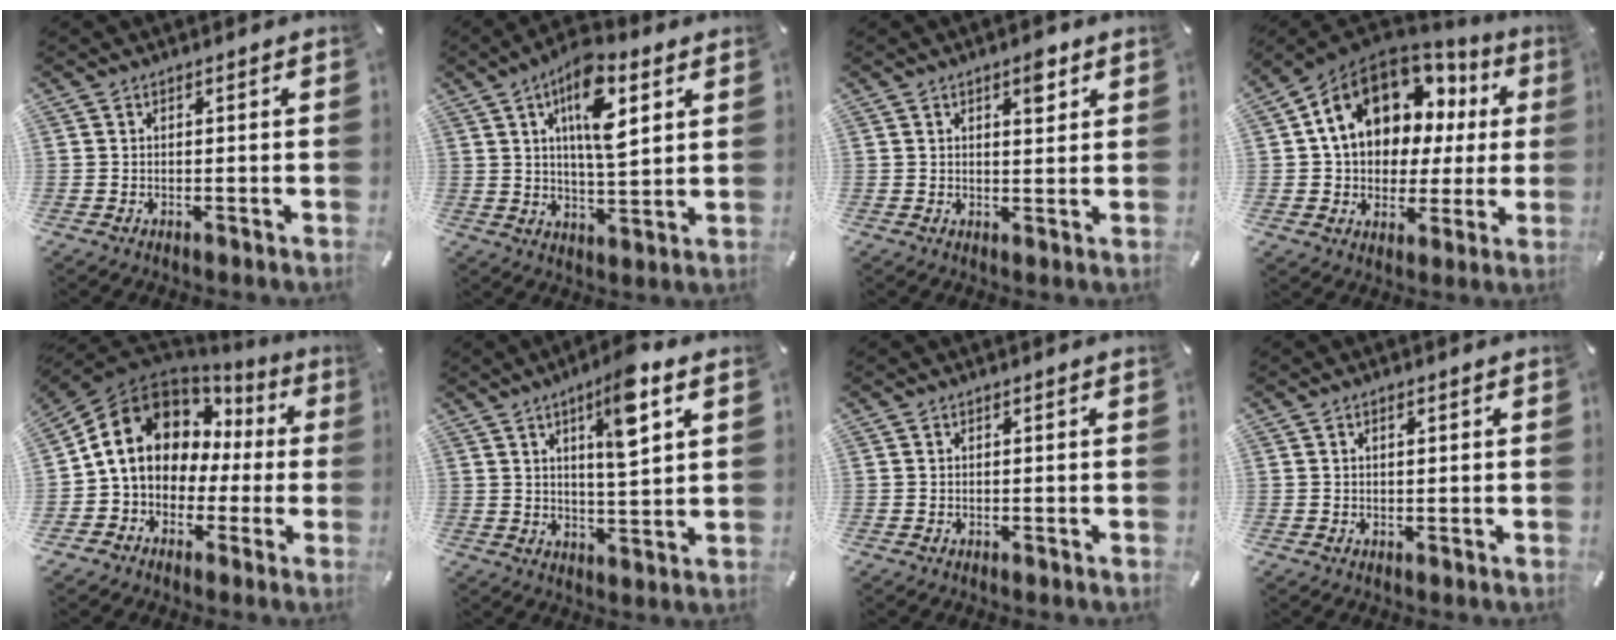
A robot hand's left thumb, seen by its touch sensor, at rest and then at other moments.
{"total": 12.5, "force": [5.7, 4.8, 10.0], "torque": [-0.163, -0.014, 0.095]}
{"total": 4.9, "force": [2.6, 2.2, 3.5], "torque": [-0.035, -0.011, 0.036]}
{"total": 17.3, "force": [6.7, 12.6, 9.7], "torque": [-0.178, -0.031, 0.123]}
{"total": 14.1, "force": [2.8, 11.6, 7.6], "torque": [-0.156, -0.003, 0.054]}
{"total": 10.6, "force": [5.3, 2.4, 8.8], "torque": [-0.132, -0.024, 0.081]}
{"total": 0.0}
{"total": 1.2, "force": [0.4, 0.5, 1.1], "torque": [-0.021, 0.003, 0.006]}